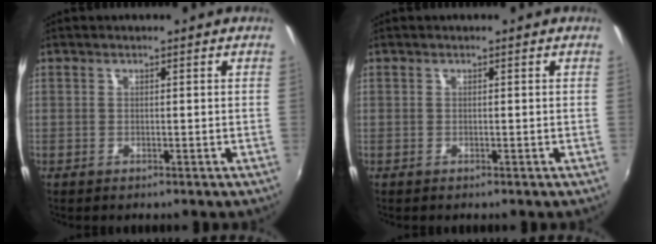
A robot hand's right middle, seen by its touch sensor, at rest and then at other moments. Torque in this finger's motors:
{"motor_torque": [0.22, -0.44, 0.05, 0.00]}